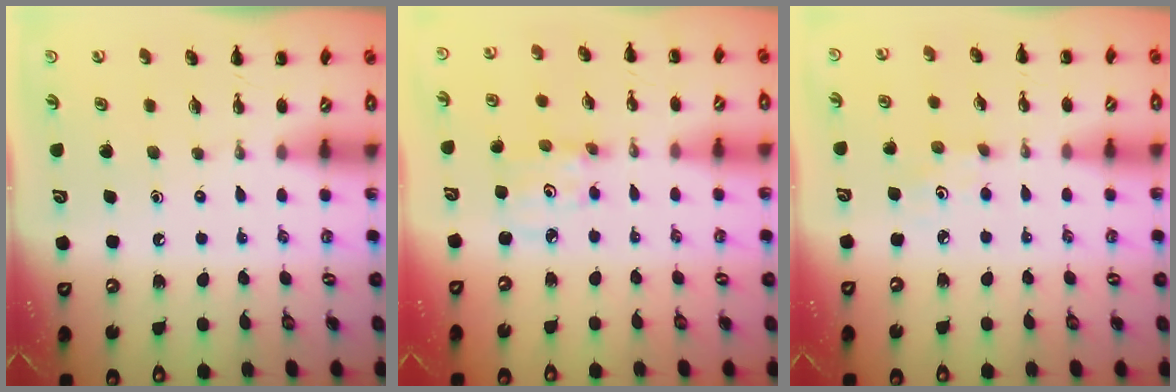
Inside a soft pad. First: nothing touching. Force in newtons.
{"total": 2.8, "press": 2.8, "slide": 0.4}
{"total": 2.2, "press": 2.1, "slide": 0.7}